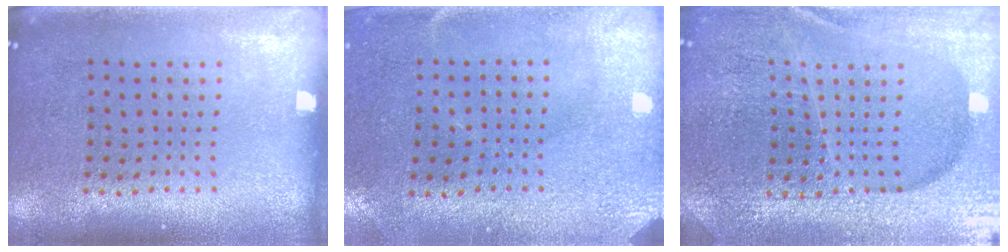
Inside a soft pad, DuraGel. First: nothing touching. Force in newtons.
{"total": 3.0, "press": 2.4, "slide": 1.8}
{"total": 5.2, "press": 4.8, "slide": 2.2}